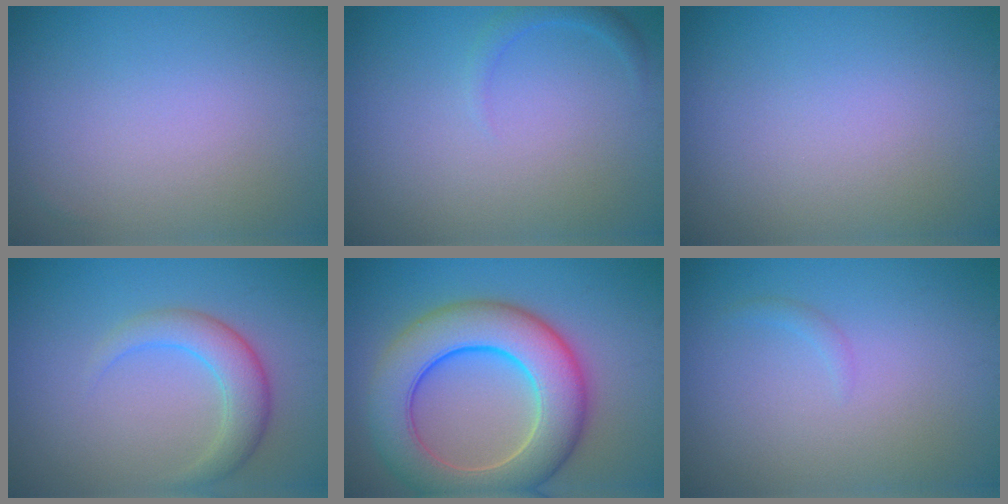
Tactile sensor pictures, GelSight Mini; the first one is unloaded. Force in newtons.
{"total": 1.2, "press": 1.2, "slide": 0.1}
{"total": 0.0}
{"total": 3.5, "press": 3.5, "slide": 0.2}
{"total": 10.3, "press": 10.3, "slide": 0.5}
{"total": 0.6, "press": 0.6, "slide": 0.1}